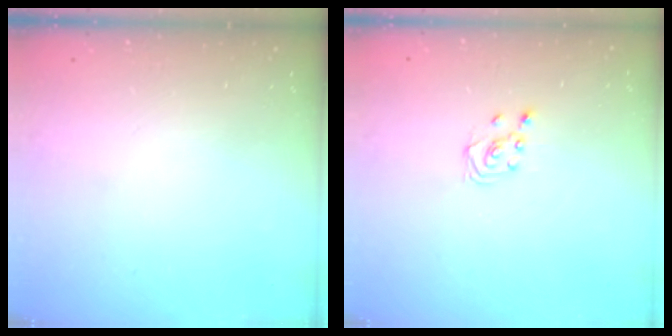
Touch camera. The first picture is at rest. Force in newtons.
{"total": 2.3, "press": 2.2, "slide": 0.6}